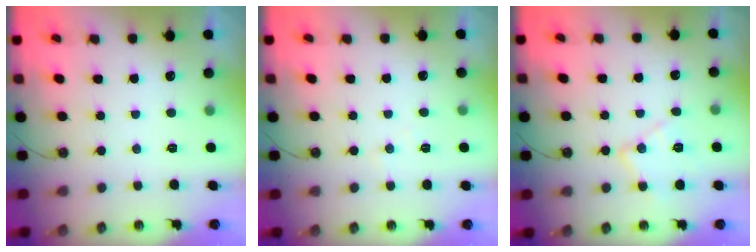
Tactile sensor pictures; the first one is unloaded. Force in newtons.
{"total": 5.9, "press": 5.8, "slide": 0.8}
{"total": 11.6, "press": 11.6, "slide": 0.7}